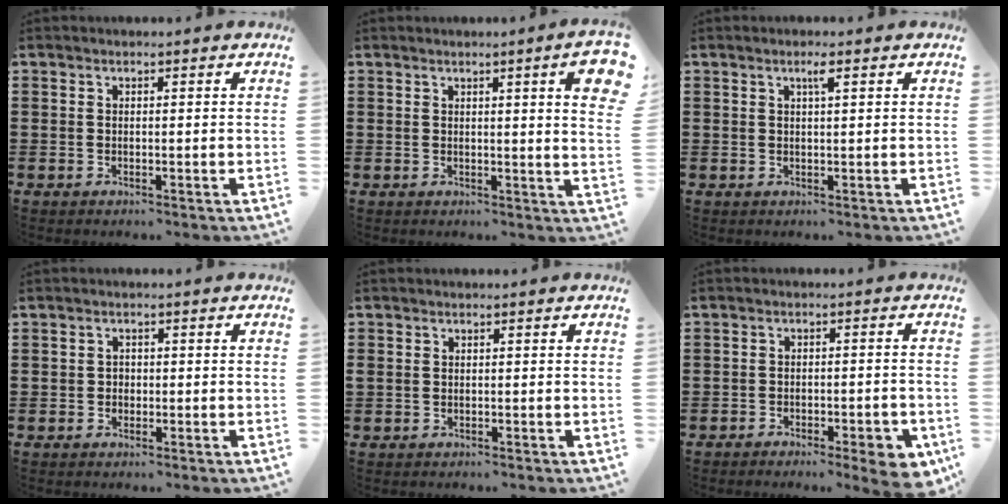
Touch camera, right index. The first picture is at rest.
{"total": 5.5, "force": [2.2, 0.2, 5.0], "torque": [-0.081, -0.006, 0.033]}
{"total": 1.7, "force": [0.8, 0.1, 1.5], "torque": [-0.030, 0.002, 0.013]}
{"total": 1.0, "force": [-0.4, 0.9, 0.4], "torque": [-0.010, 0.002, -0.009]}
{"total": 0.7, "force": [-0.3, 0.6, 0.0], "torque": [-0.002, 0.003, -0.007]}
{"total": 3.6, "force": [-2.9, 1.1, 1.8], "torque": [-0.026, 0.004, -0.054]}